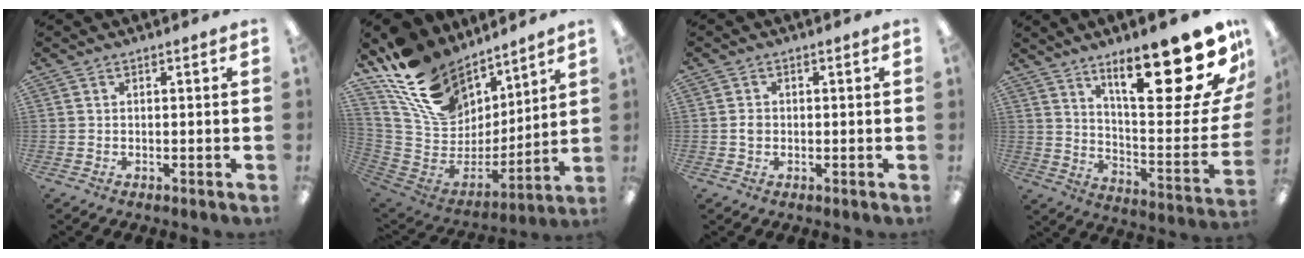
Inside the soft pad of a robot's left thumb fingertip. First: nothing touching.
{"total": 20.6, "force": [14.4, 12.3, 8.1], "torque": [-0.160, -0.087, 0.274]}
{"total": 1.9, "force": [-0.1, 1.5, 1.1], "torque": [-0.021, 0.005, -0.003]}
{"total": 25.9, "force": [16.3, 6.6, 19.0], "torque": [-0.267, -0.112, 0.268]}